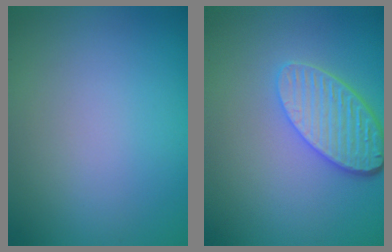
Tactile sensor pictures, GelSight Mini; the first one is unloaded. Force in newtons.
{"total": 5.0, "press": 3.9, "slide": 3.2}